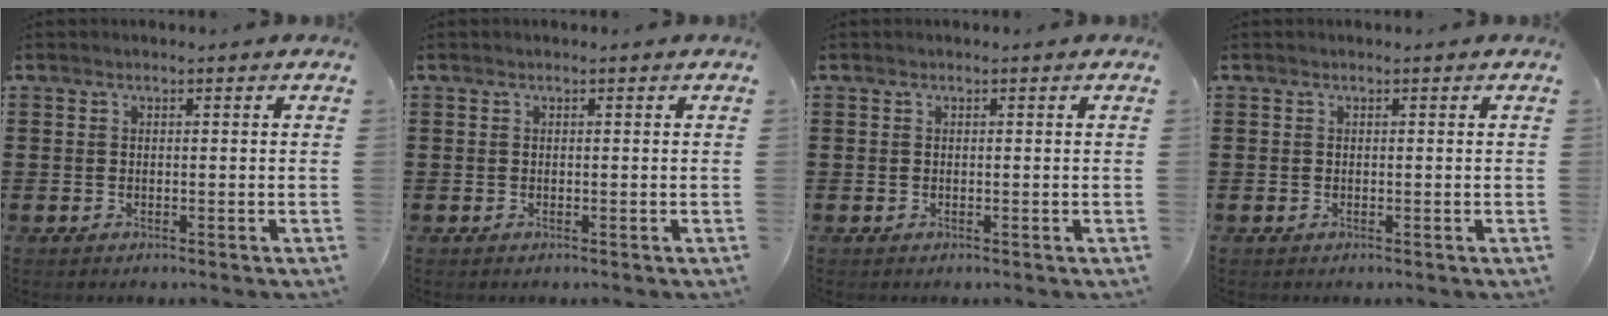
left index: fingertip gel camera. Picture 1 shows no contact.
{"total": 0.0}
{"total": 0.0}
{"total": 0.0}